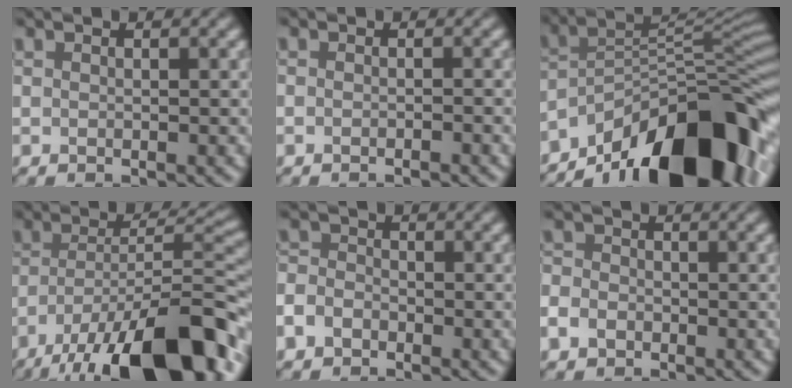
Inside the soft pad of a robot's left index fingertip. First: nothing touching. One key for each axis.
{"total": 0.8, "fx": -0.8, "fy": -0.1, "fz": 0.0, "tx": 0.004, "ty": -0.001, "tz": -0.012}
{"total": 15.3, "fx": -10.1, "fy": 5.3, "fz": 10.1, "tx": -0.150, "ty": 0.004, "tz": -0.172}
{"total": 16.3, "fx": -10.4, "fy": 5.2, "fz": 11.4, "tx": -0.187, "ty": -0.010, "tz": -0.172}
{"total": 3.2, "fx": -1.8, "fy": 2.4, "fz": 0.9, "tx": -0.007, "ty": 0.003, "tz": -0.048}
{"total": 3.4, "fx": -1.4, "fy": 2.9, "fz": 1.2, "tx": -0.012, "ty": 0.008, "tz": -0.047}